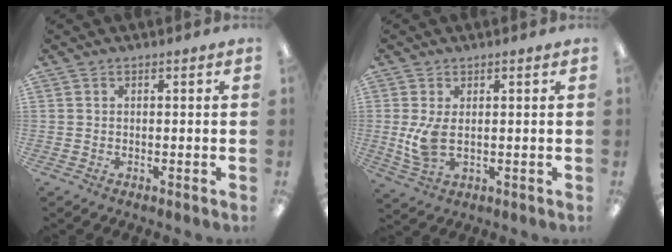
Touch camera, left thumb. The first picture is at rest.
{"total": 7.6, "force": [0.5, 3.6, 6.7], "torque": [-0.144, -0.010, 0.006]}